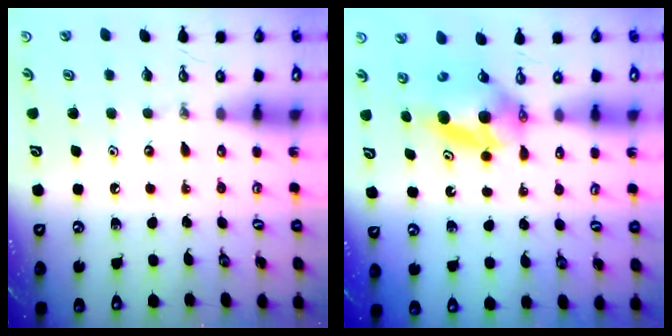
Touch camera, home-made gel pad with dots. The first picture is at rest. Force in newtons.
{"total": 7.8, "press": 5.4, "slide": 5.7}